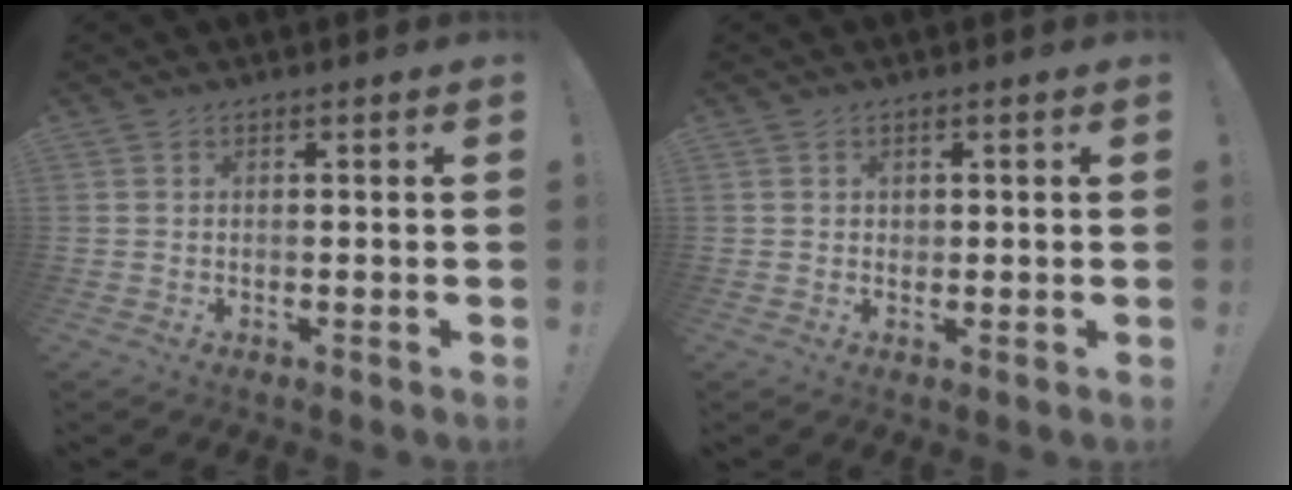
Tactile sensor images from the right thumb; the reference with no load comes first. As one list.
[{"total": 0.9, "force": [0.3, 0.9, 0.2], "torque": [0.004, -0.001, 0.004]}]